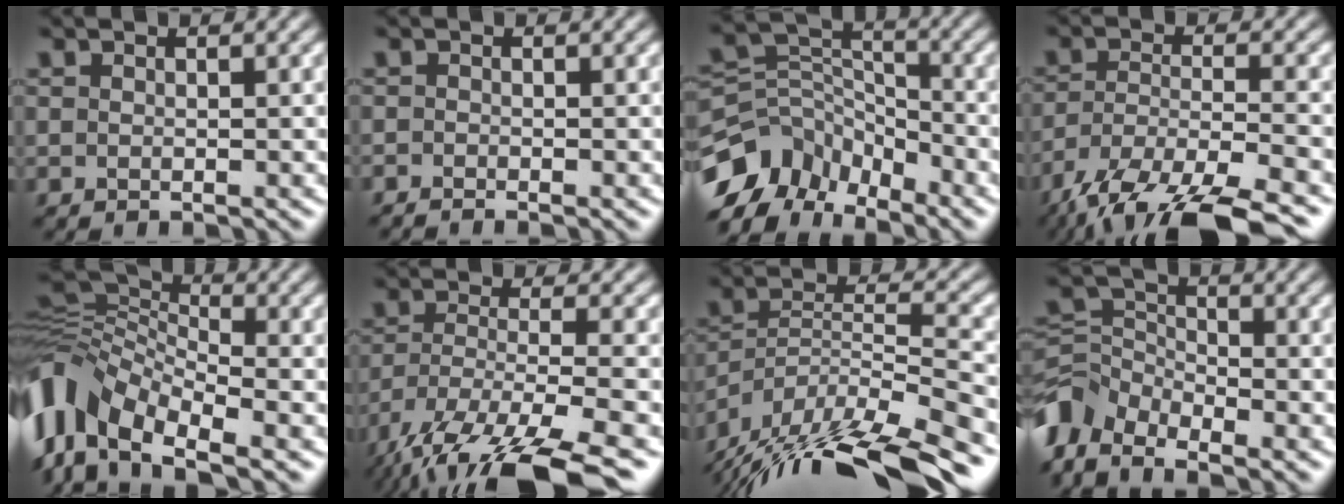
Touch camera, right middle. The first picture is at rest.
{"total": 1.0, "force": [-0.9, 0.0, 0.3], "torque": [-0.001, -0.007, -0.019]}
{"total": 8.3, "force": [-5.7, 4.9, 3.4], "torque": [-0.065, 0.006, -0.119]}
{"total": 13.3, "force": [-10.5, 4.2, 7.0], "torque": [-0.145, -0.043, -0.158]}
{"total": 10.3, "force": [-4.0, 5.8, 7.5], "torque": [-0.151, 0.011, -0.102]}
{"total": 13.6, "force": [-10.0, 4.0, 8.3], "torque": [-0.177, -0.049, -0.147]}
{"total": 15.4, "force": [-12.7, 3.5, 7.9], "torque": [-0.139, 0.001, -0.199]}
{"total": 7.3, "force": [-4.7, 4.1, 3.8], "torque": [-0.072, 0.001, -0.109]}